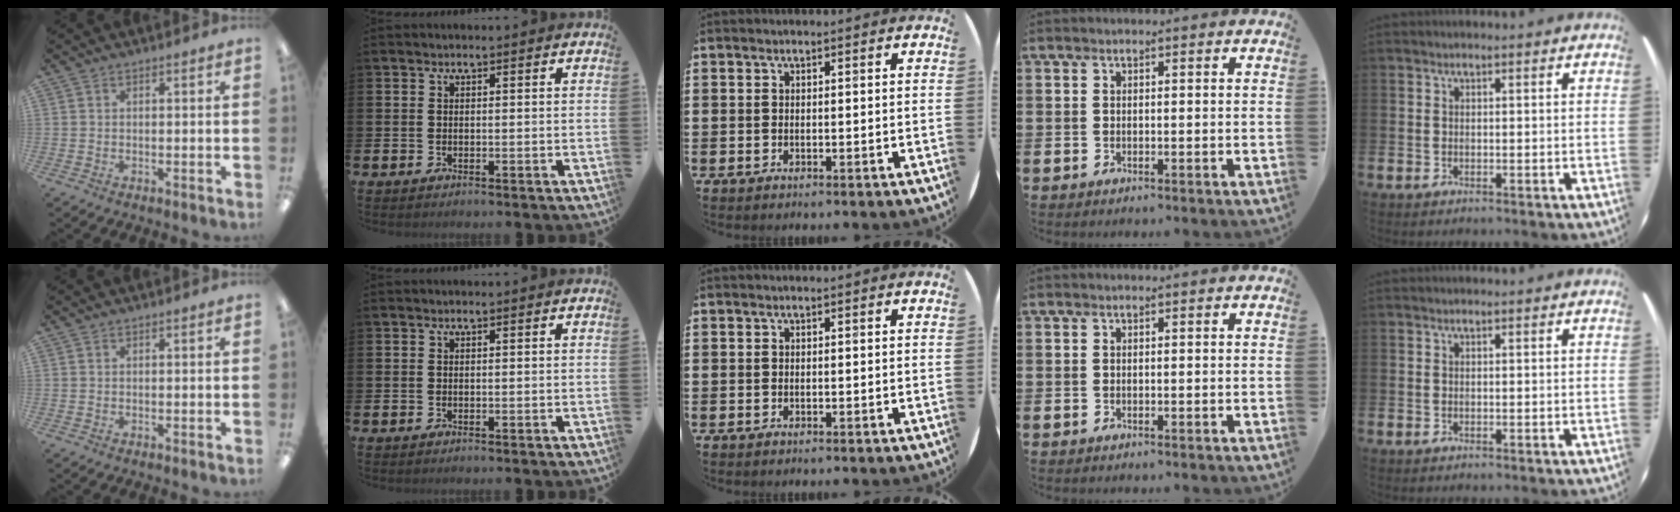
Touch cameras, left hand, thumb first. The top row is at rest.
{}